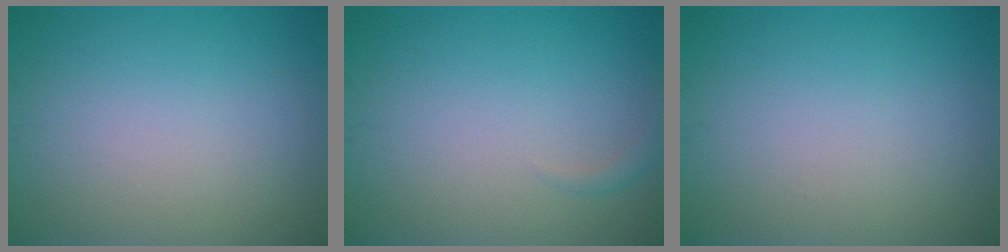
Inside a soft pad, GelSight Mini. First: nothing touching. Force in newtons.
{"total": 0.9, "press": 0.9, "slide": 0.1}
{"total": 0.0}